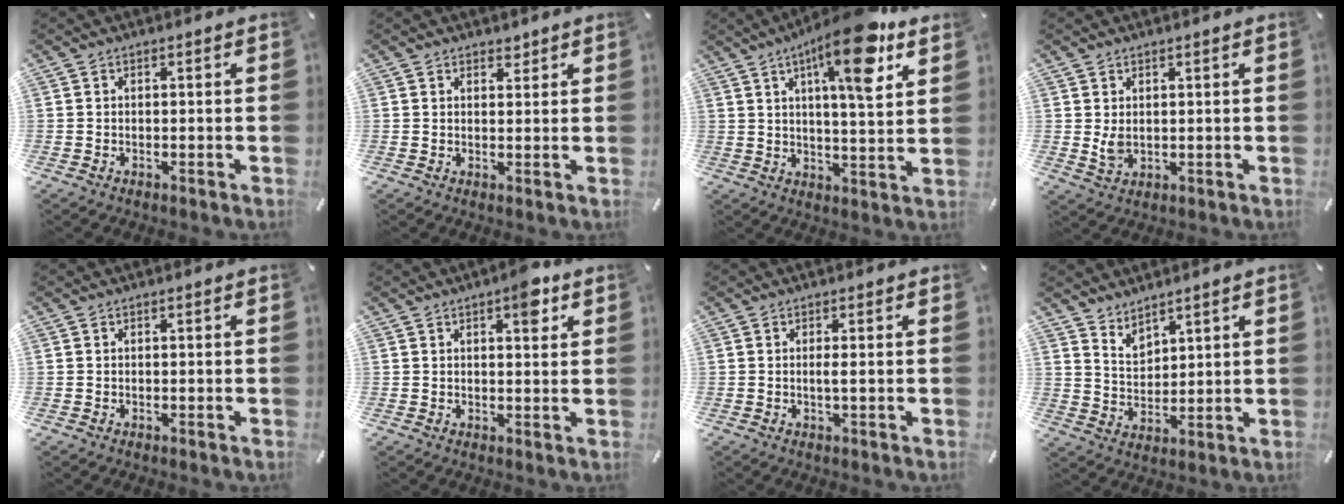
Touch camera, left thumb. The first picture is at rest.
{"total": 2.0, "force": [1.5, 1.3, 0.2], "torque": [0.009, -0.005, 0.025]}
{"total": 15.8, "force": [8.7, 3.9, 12.7], "torque": [-0.193, -0.037, 0.131]}
{"total": 3.5, "force": [1.0, 2.6, 2.2], "torque": [-0.047, -0.005, 0.015]}
{"total": 0.0}
{"total": 5.9, "force": [3.2, 2.5, 4.3], "torque": [-0.043, -0.013, 0.045]}
{"total": 1.4, "force": [0.0, 0.0, 1.4], "torque": [-0.029, -0.006, 0.000]}
{"total": 4.7, "force": [4.1, 2.3, -0.2], "torque": [-0.004, -0.025, 0.078]}